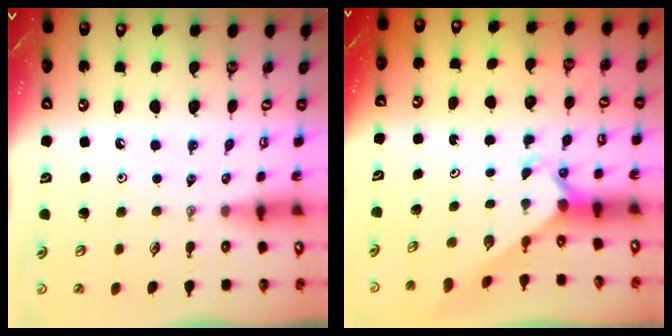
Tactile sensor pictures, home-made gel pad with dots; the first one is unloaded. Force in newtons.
{"total": 2.4, "press": 2.4, "slide": 0.2}